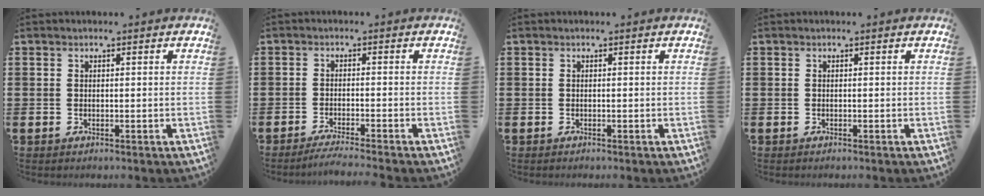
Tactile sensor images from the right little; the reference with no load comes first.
{"total": 2.0, "force": [-1.7, -0.2, 1.0], "torque": [-0.014, 0.003, -0.033]}
{"total": 0.0}
{"total": 0.0}